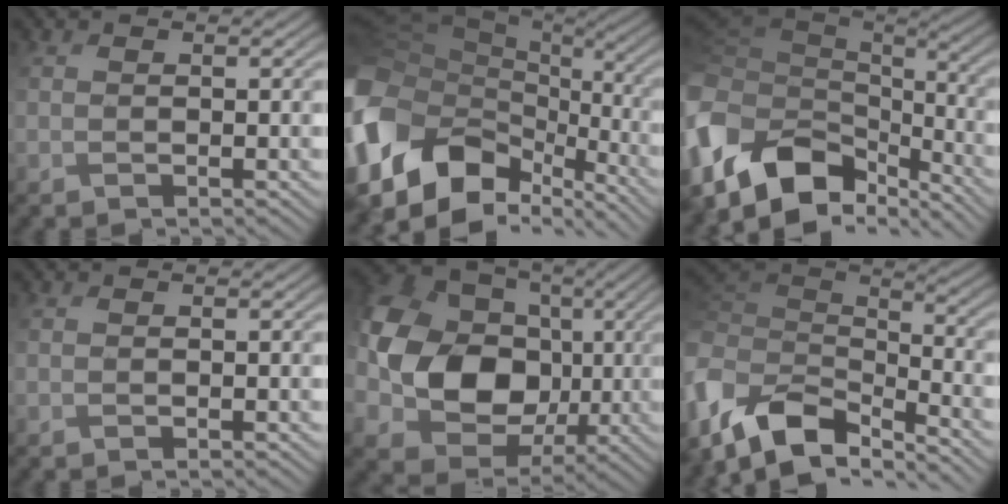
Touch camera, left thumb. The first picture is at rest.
{"total": 17.3, "force": [-5.7, 11.3, 11.8], "torque": [-0.291, -0.017, -0.095]}
{"total": 15.1, "force": [-6.4, 9.3, 10.0], "torque": [-0.269, -0.036, -0.087]}
{"total": 0.0}
{"total": 21.3, "force": [1.6, 18.0, 11.1], "torque": [-0.305, -0.010, 0.034]}
{"total": 10.8, "force": [-3.9, 6.9, 7.3], "torque": [-0.185, -0.005, -0.075]}